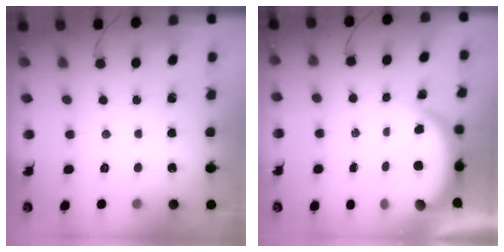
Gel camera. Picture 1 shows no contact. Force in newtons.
{"total": 5.2, "press": 5.1, "slide": 0.8}